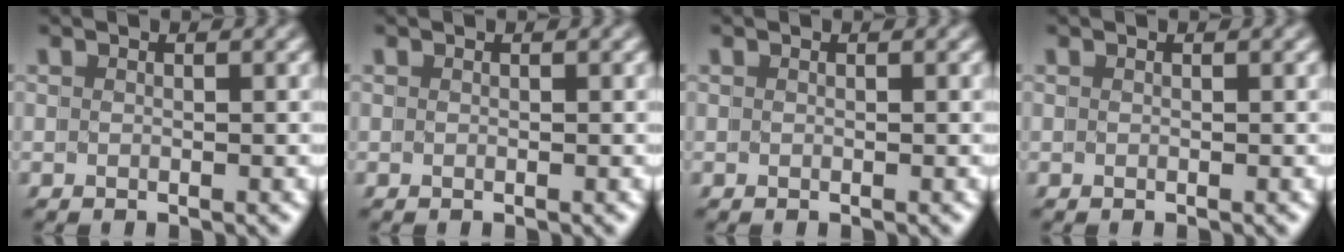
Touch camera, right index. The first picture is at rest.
{"total": 0.0}
{"total": 0.0}
{"total": 0.0}